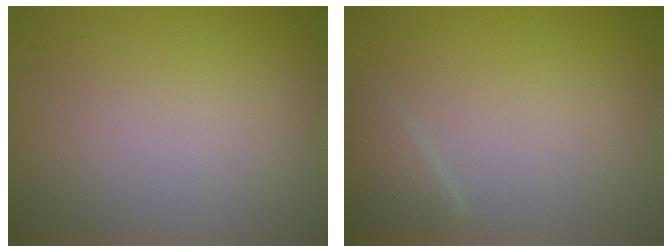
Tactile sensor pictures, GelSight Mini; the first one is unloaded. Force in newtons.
{"total": 1.3, "press": 1.3, "slide": 0.1}